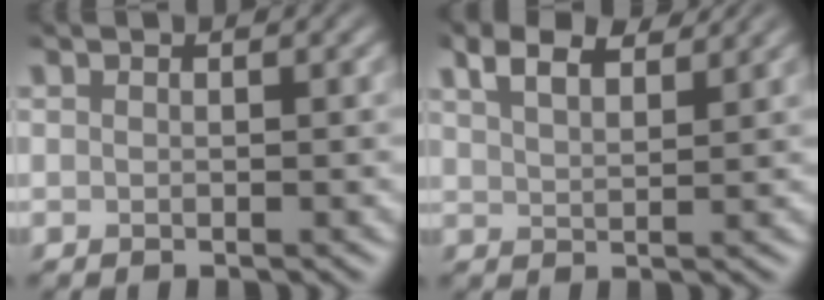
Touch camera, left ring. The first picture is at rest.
{"total": 4.0, "force": [3.1, 1.2, 2.3], "torque": [-0.051, 0.013, 0.056]}